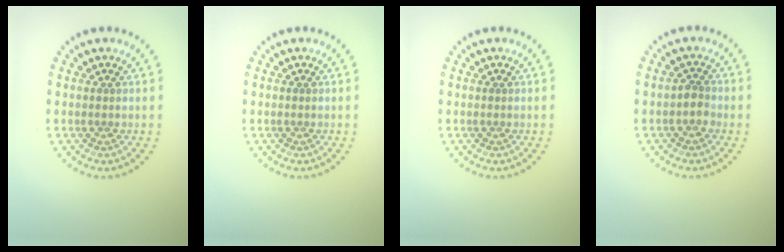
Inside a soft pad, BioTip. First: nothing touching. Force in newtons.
{"total": 0.0}
{"total": 0.0}
{"total": 1.3, "press": 1.1, "slide": 0.7}